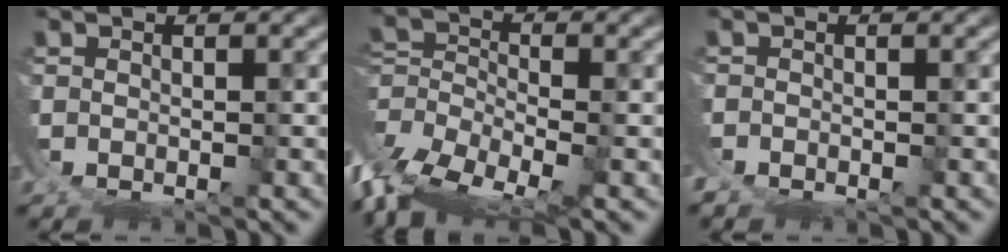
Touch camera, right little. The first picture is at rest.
{"total": 8.0, "force": [-3.7, 4.9, 5.2], "torque": [-0.129, -0.053, -0.048]}
{"total": 1.4, "force": [-1.3, 0.6, 0.0], "torque": [-0.012, -0.010, -0.024]}